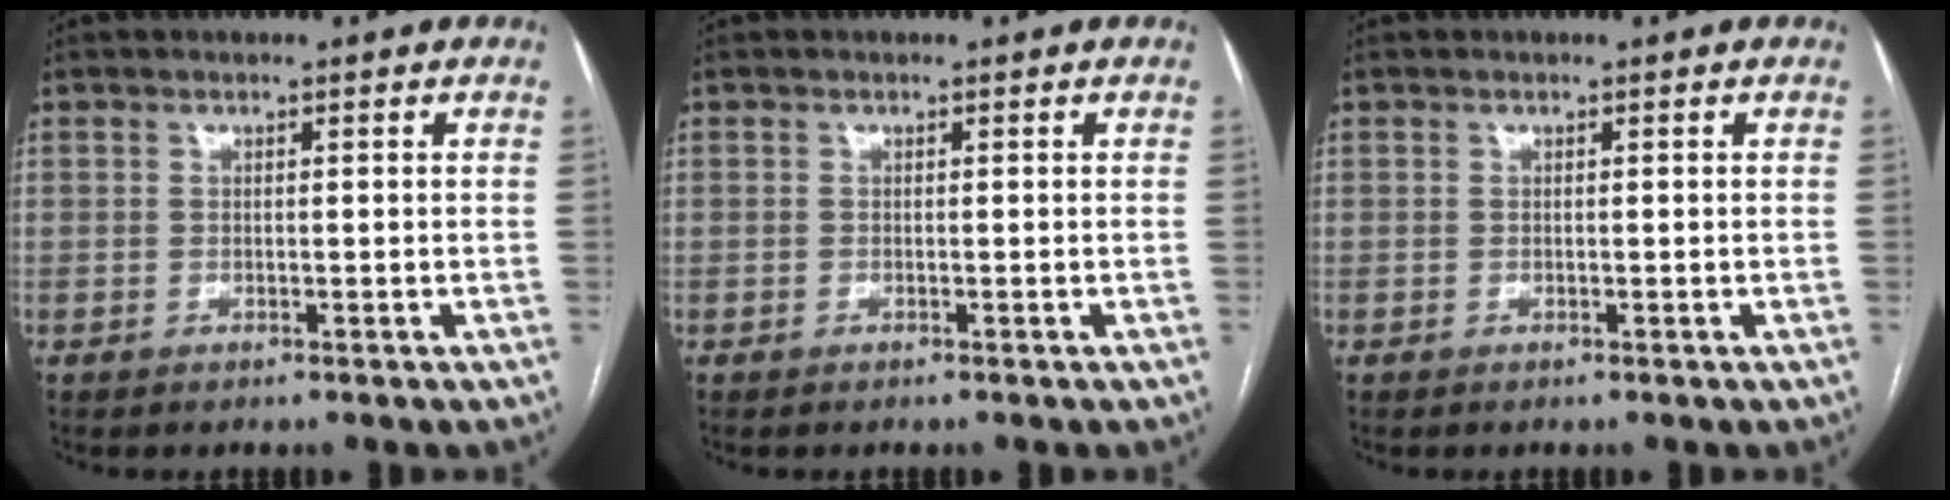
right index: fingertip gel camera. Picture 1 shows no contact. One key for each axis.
{"total": 0.0}
{"total": 0.0}